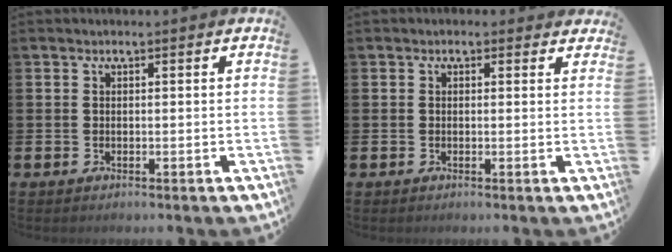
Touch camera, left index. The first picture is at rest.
{"total": 0.6, "force": [0.4, 0.5, 0.2], "torque": [0.000, 0.006, 0.005]}